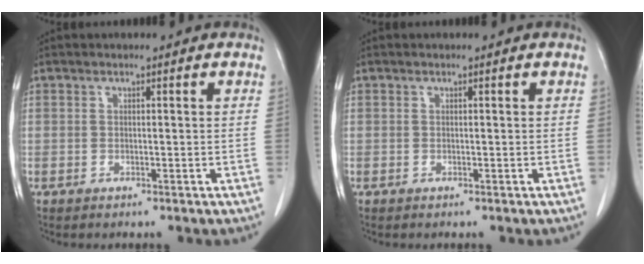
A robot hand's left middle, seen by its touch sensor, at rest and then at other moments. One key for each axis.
{"total": 0.0}